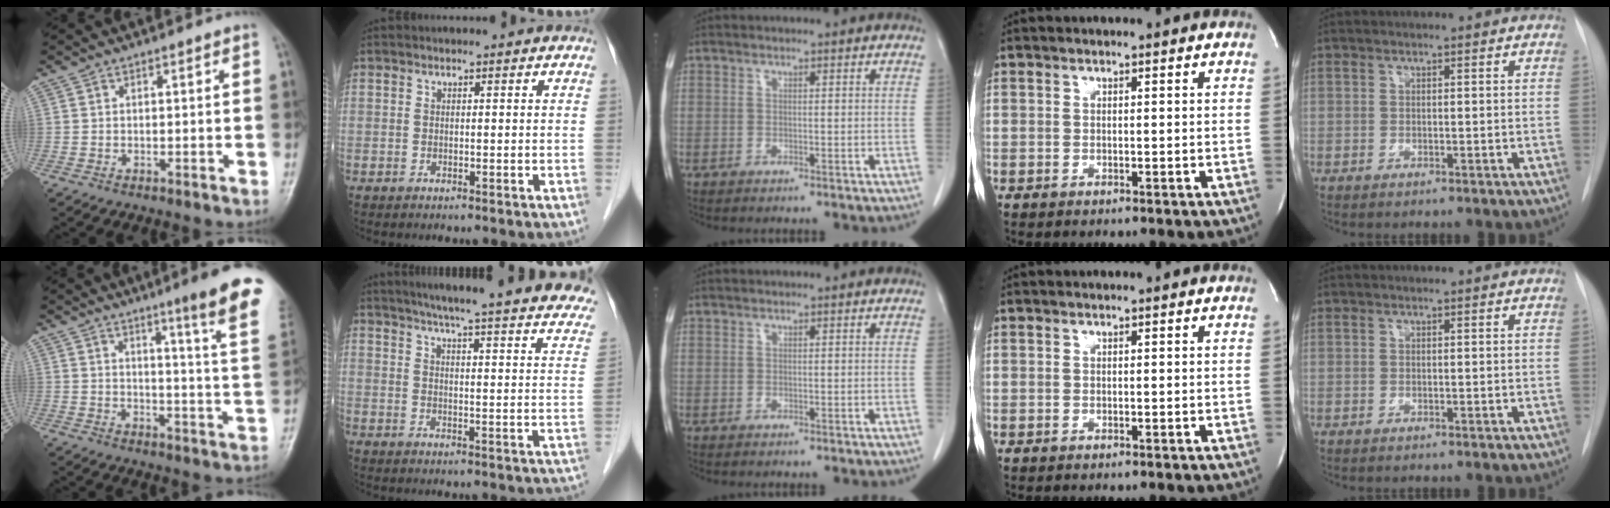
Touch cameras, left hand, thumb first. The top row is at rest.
{"thumb": {"total": 15.0, "force": [9.4, 0.2, 11.8], "torque": [-0.139, -0.057, 0.110]}, "index": {"total": 29.2, "force": [25.4, 2.4, 14.2], "torque": [-0.178, -0.049, 0.294]}}